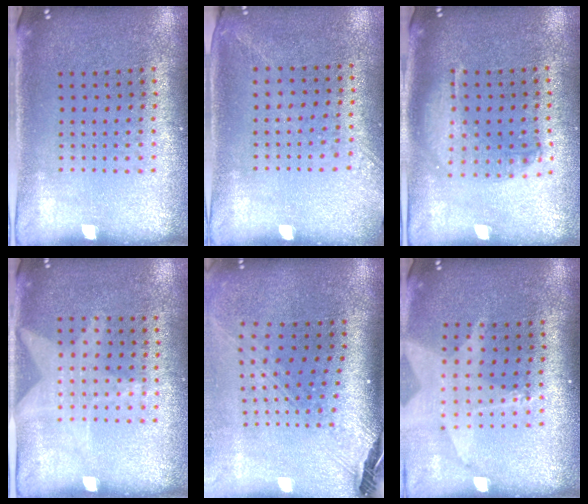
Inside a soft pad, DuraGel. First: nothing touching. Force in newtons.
{"total": 1.3, "press": 1.0, "slide": 0.8}
{"total": 1.4, "press": 1.3, "slide": 0.5}
{"total": 1.3, "press": 0.9, "slide": 0.9}
{"total": 2.9, "press": 2.1, "slide": 2.0}
{"total": 2.0, "press": 1.6, "slide": 1.3}